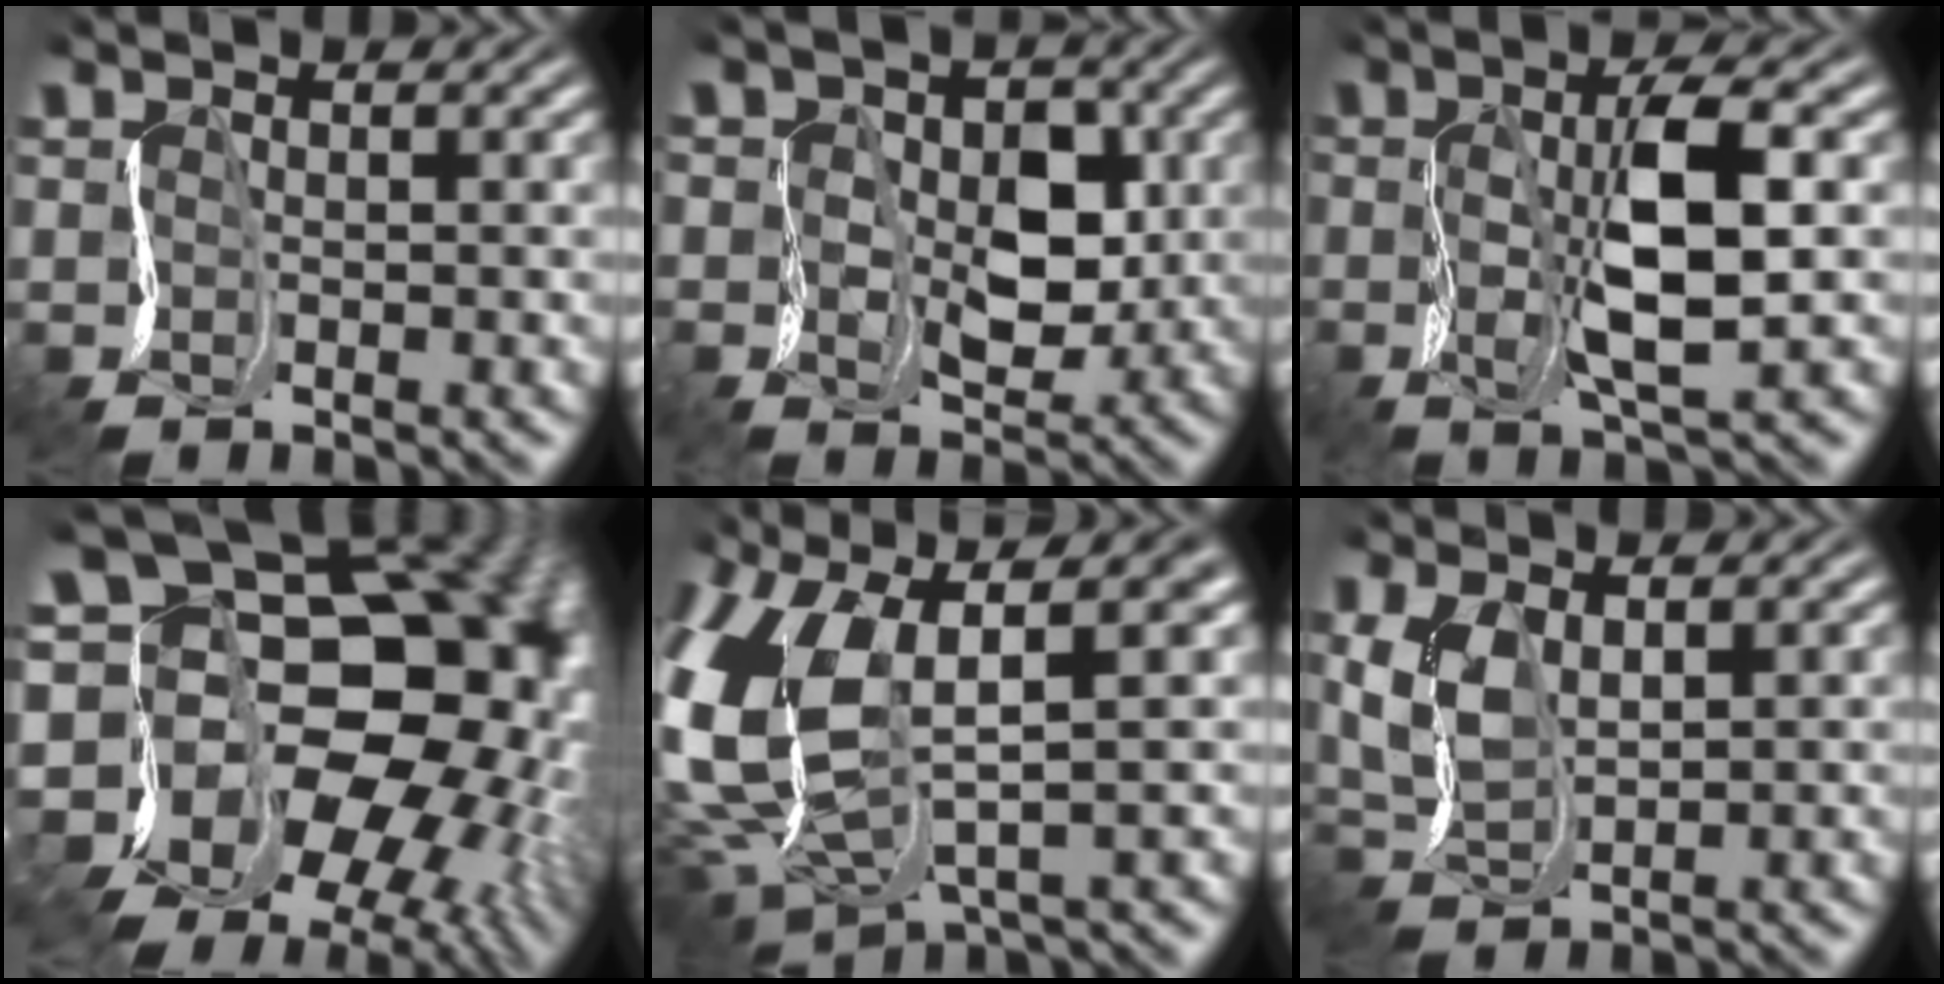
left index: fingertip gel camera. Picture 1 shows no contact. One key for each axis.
{"total": 4.0, "fx": -0.3, "fy": 3.0, "fz": 2.6, "tx": -0.061, "ty": -0.011, "tz": 0.005}
{"total": 5.0, "fx": -0.1, "fy": 0.9, "fz": 4.9, "tx": -0.108, "ty": 0.000, "tz": 0.002}
{"total": 20.1, "fx": -2.2, "fy": 16.2, "fz": 11.8, "tx": -0.170, "ty": 0.040, "tz": -0.059}
{"total": 10.1, "fx": 1.2, "fy": 5.4, "fz": 8.4, "tx": -0.233, "ty": -0.019, "tz": 0.037}
{"total": 2.9, "fx": 0.9, "fy": 1.3, "fz": 2.4, "tx": -0.088, "ty": -0.002, "tz": 0.023}